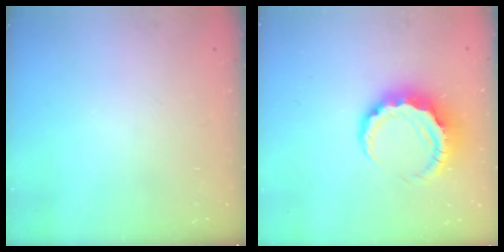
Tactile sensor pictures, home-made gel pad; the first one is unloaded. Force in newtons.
{"total": 8.4, "press": 8.3, "slide": 1.6}